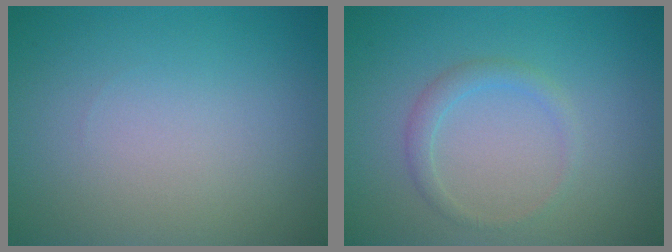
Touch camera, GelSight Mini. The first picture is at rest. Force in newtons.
{"total": 1.5, "press": 1.5, "slide": 0.1}